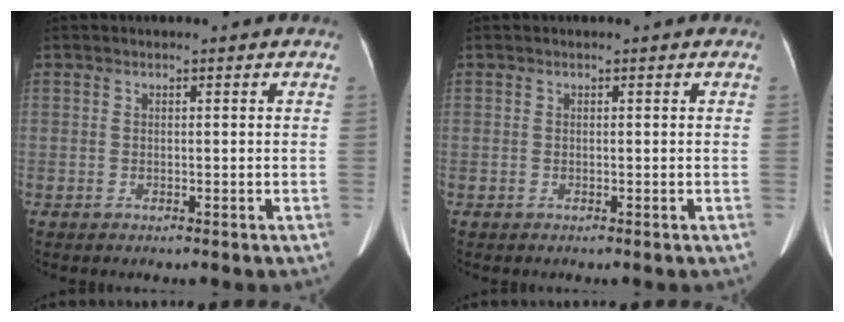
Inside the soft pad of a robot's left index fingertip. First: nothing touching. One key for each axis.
{"total": 0.0}